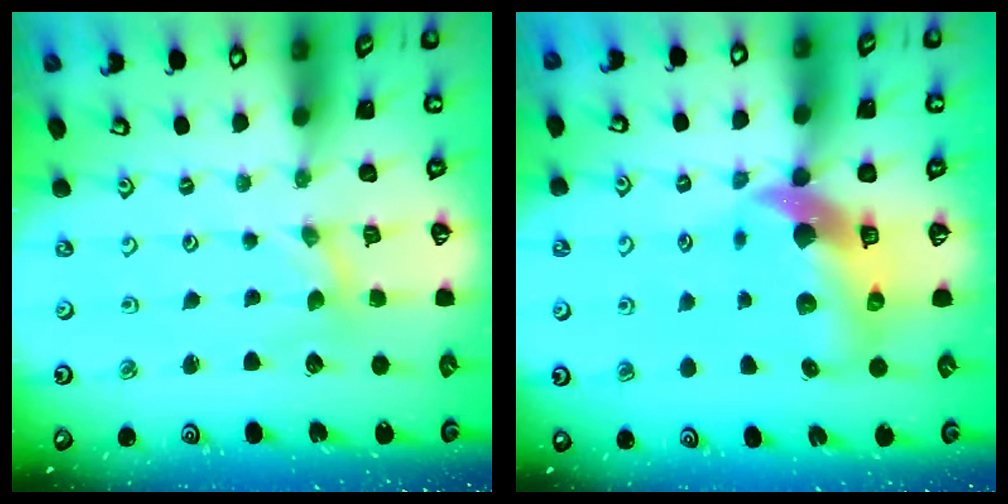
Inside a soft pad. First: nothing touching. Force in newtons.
{"total": 11.7, "press": 11.6, "slide": 1.7}